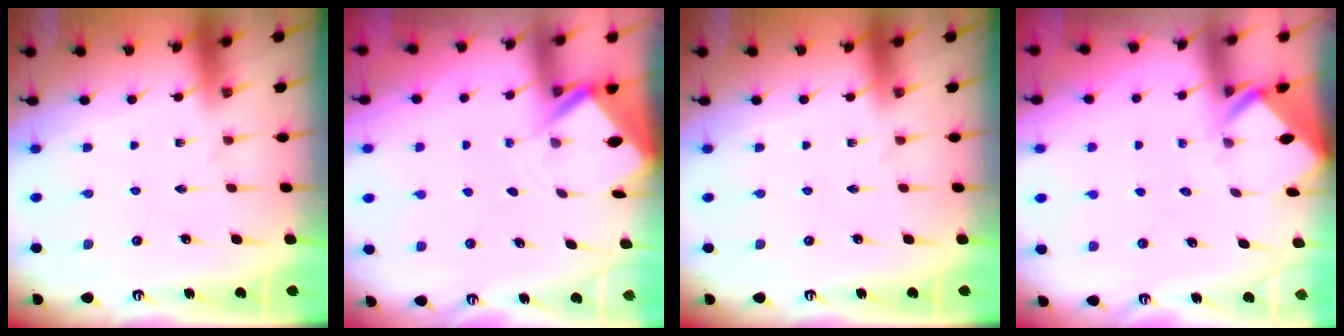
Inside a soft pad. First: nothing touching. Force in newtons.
{"total": 3.1, "press": 3.1, "slide": 0.3}
{"total": 0.0}
{"total": 2.5, "press": 2.5, "slide": 0.1}